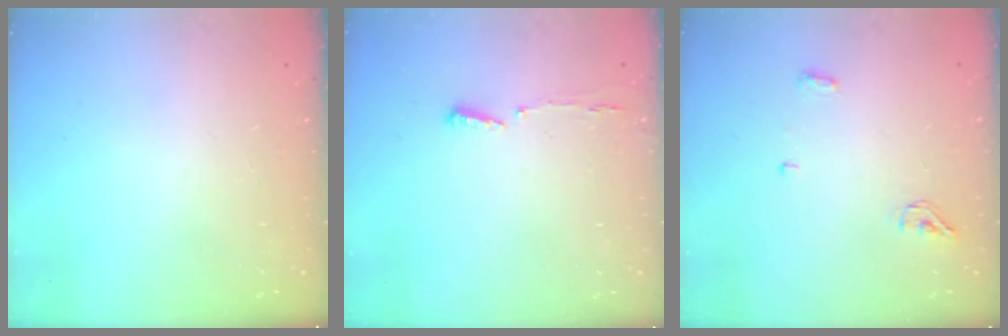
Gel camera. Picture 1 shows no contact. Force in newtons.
{"total": 3.4, "press": 3.3, "slide": 0.9}
{"total": 4.0, "press": 3.9, "slide": 1.0}